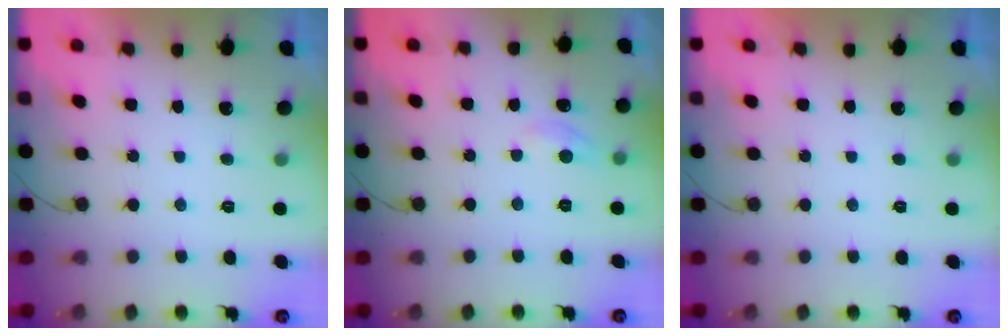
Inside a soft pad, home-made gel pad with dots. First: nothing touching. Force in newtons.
{"total": 6.2, "press": 6.1, "slide": 0.9}
{"total": 0.0}